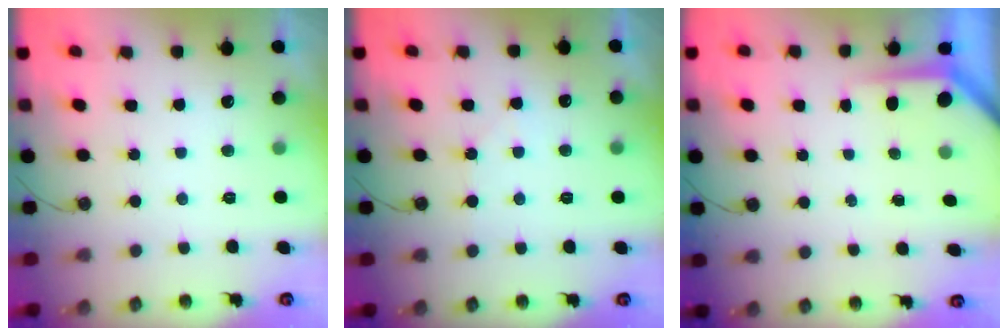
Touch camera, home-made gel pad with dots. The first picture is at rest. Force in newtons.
{"total": 4.0, "press": 4.0, "slide": 0.6}
{"total": 3.9, "press": 3.9, "slide": 0.2}